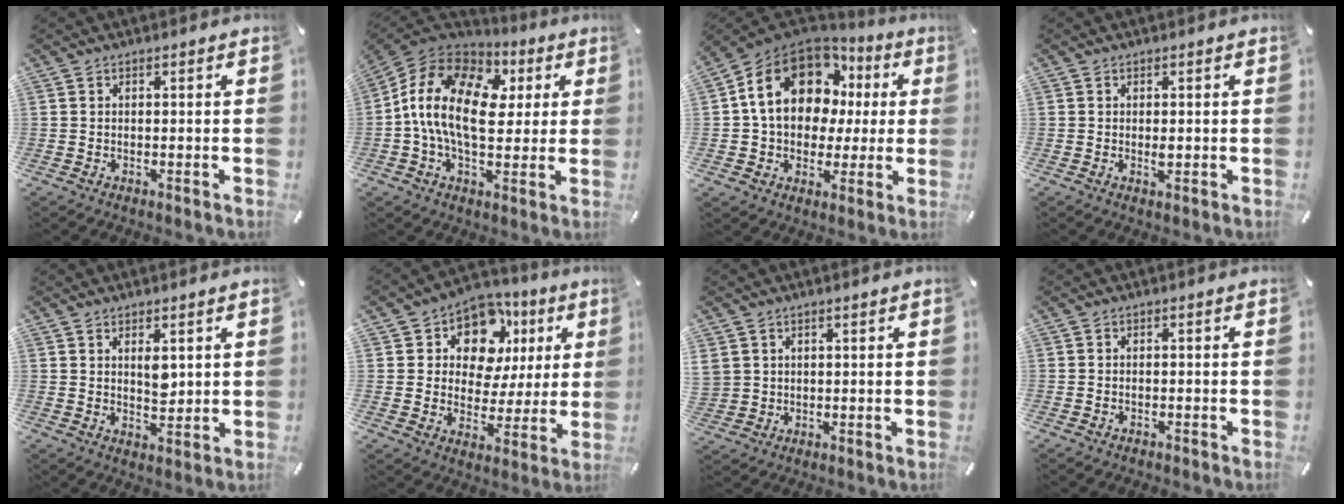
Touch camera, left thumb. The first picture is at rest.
{"total": 16.7, "force": [1.2, 11.0, 12.6], "torque": [-0.265, -0.003, 0.016]}
{"total": 17.5, "force": [5.7, 13.3, 9.8], "torque": [-0.198, -0.023, 0.105]}
{"total": 1.5, "force": [-0.1, 0.7, 1.3], "torque": [-0.017, -0.004, -0.003]}
{"total": 4.6, "force": [2.0, 2.3, 3.4], "torque": [-0.050, -0.011, 0.030]}
{"total": 12.2, "force": [5.4, 9.3, 5.8], "torque": [-0.104, -0.026, 0.101]}
{"total": 3.7, "force": [1.7, 3.3, 0.1], "torque": [-0.013, 0.002, 0.033]}
{"total": 0.8, "force": [-0.7, 0.3, 0.3], "torque": [-0.006, 0.001, -0.014]}